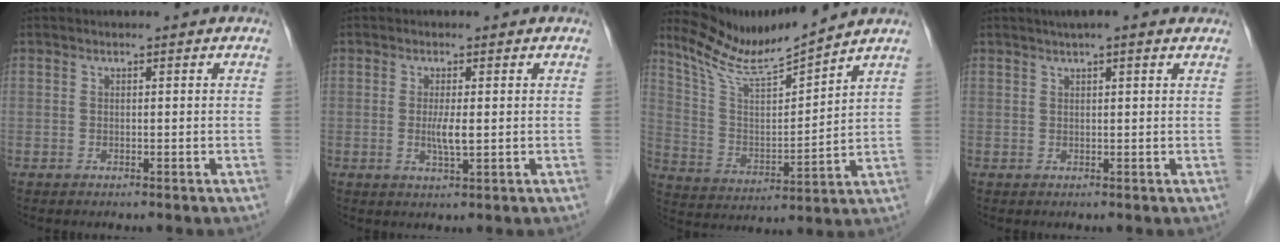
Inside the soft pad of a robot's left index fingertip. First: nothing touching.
{"total": 2.8, "force": [0.0, 0.3, 2.8], "torque": [-0.059, -0.005, 0.001]}
{"total": 10.7, "force": [10.2, -1.3, 2.8], "torque": [-0.061, -0.006, 0.204]}
{"total": 4.9, "force": [3.8, 0.5, 3.0], "torque": [-0.043, 0.028, 0.051]}